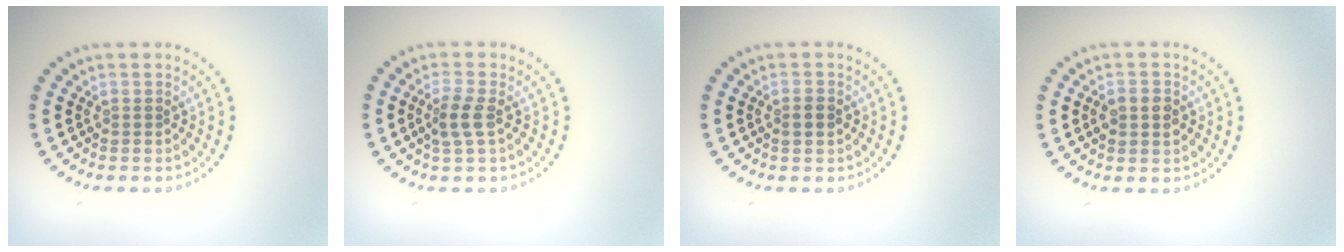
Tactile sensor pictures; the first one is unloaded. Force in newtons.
{"total": 2.1, "press": 1.9, "slide": 0.7}
{"total": 1.2, "press": 1.2, "slide": 0.0}
{"total": 2.7, "press": 2.7, "slide": 0.2}